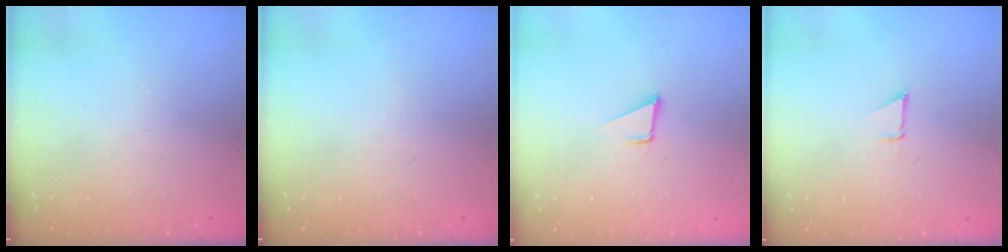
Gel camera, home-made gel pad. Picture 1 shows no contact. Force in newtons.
{"total": 0.0}
{"total": 1.6, "press": 1.5, "slide": 0.1}
{"total": 0.9, "press": 0.9, "slide": 0.1}